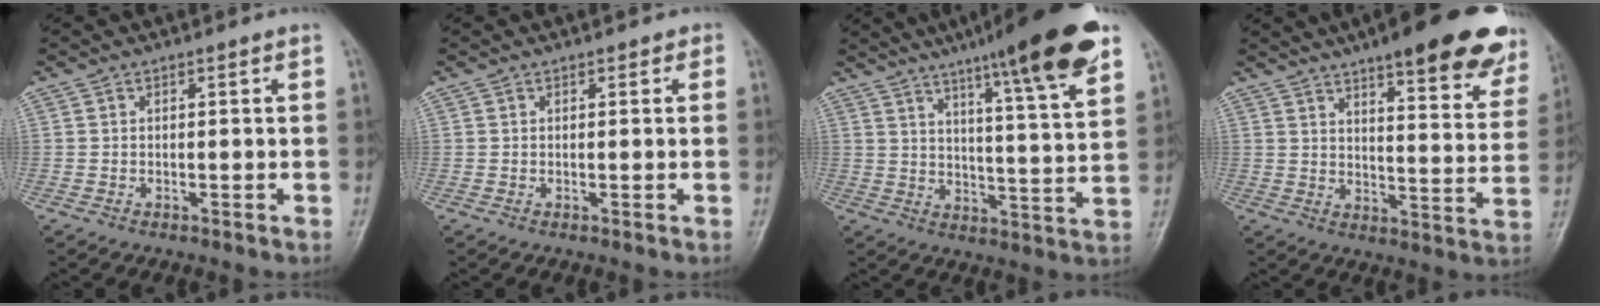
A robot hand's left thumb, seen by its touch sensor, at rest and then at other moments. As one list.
[{"total": 1.0, "force": [0.5, 0.8, 0.4], "torque": [0.010, 0.000, 0.001]}, {"total": 18.7, "force": [12.0, 1.8, 14.2], "torque": [-0.190, -0.049, 0.169]}, {"total": 22.5, "force": [15.8, 6.0, 14.9], "torque": [-0.154, -0.059, 0.196]}]